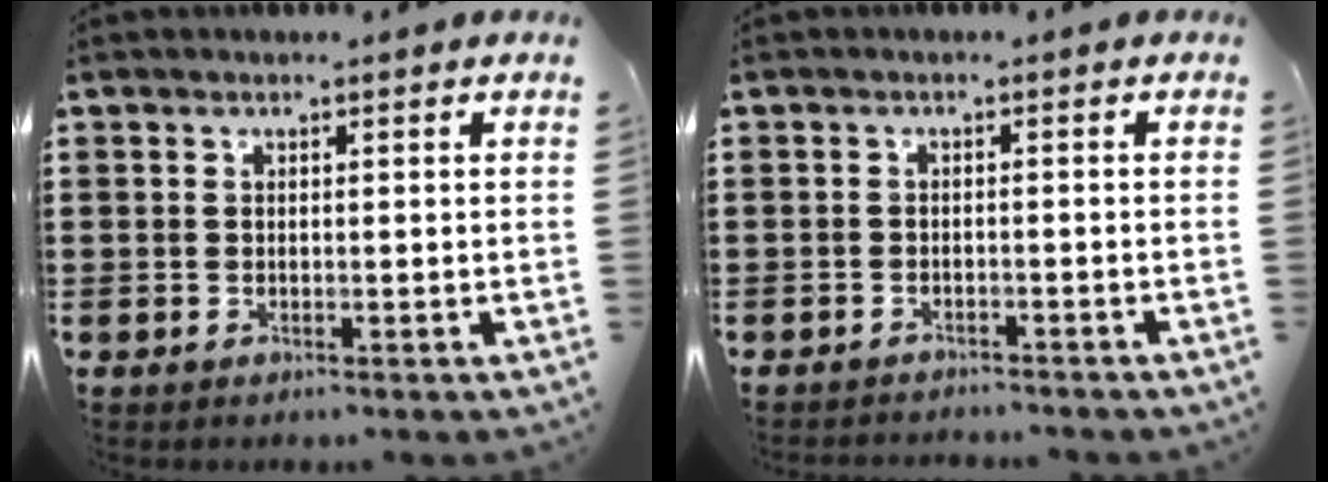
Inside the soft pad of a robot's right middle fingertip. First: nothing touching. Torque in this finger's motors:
{"motor_torque": [0.17, -0.07, 0.00, 0.01]}